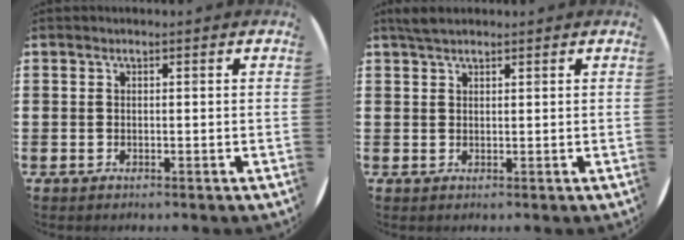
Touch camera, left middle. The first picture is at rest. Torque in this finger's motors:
{"motor_torque": [0.40, -0.35, -0.11, -0.04]}